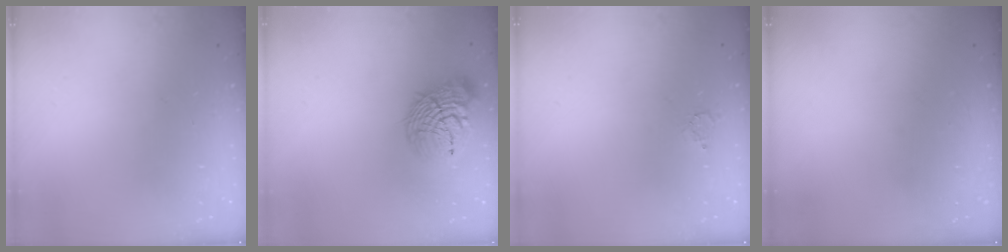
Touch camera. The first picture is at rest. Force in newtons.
{"total": 16.8, "press": 16.6, "slide": 2.7}
{"total": 2.1, "press": 2.1, "slide": 0.2}
{"total": 0.0}